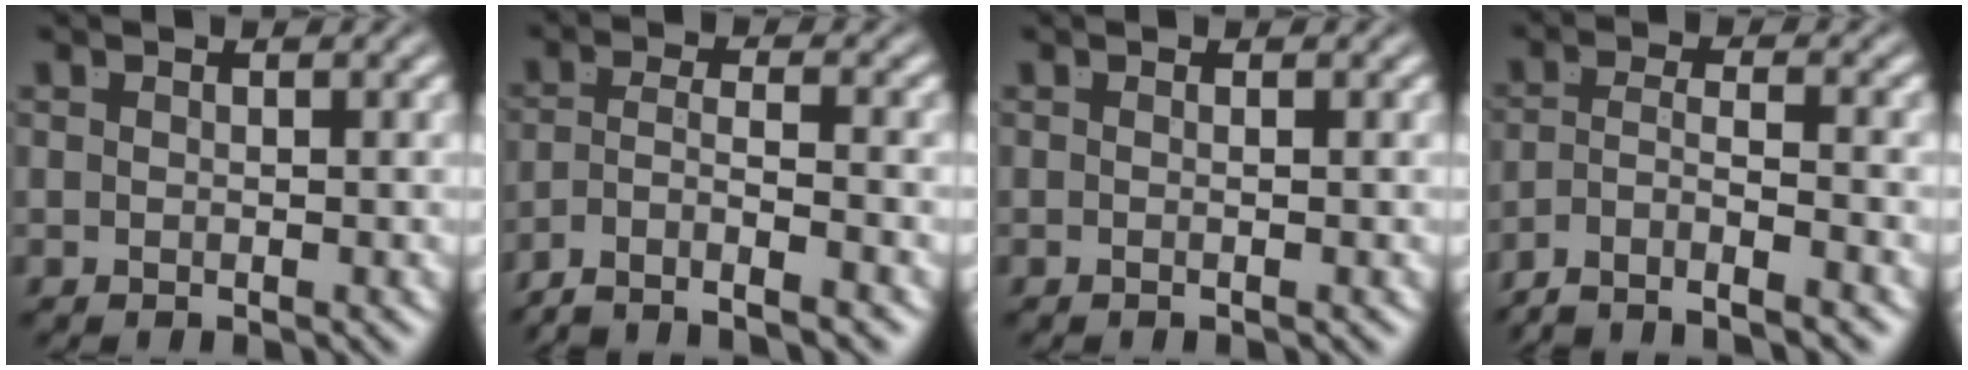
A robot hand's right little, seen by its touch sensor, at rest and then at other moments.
{"total": 5.9, "force": [-4.5, 2.3, 3.1], "torque": [-0.066, -0.031, -0.065]}
{"total": 0.9, "force": [-0.5, -0.6, 0.5], "torque": [-0.009, -0.004, -0.007]}
{"total": 6.2, "force": [-4.7, 2.6, 3.1], "torque": [-0.065, -0.030, -0.070]}